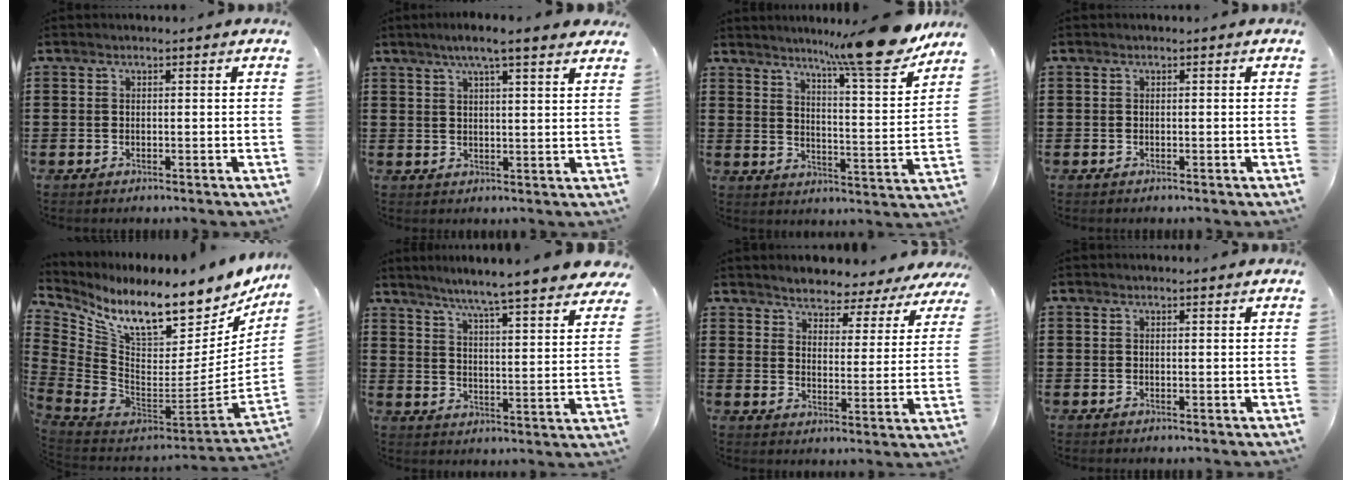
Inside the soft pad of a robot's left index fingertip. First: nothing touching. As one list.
[{"total": 5.3, "force": [4.1, 0.0, 3.3], "torque": [-0.074, -0.002, 0.071]}, {"total": 13.4, "force": [11.5, 0.1, 6.9], "torque": [-0.107, -0.080, 0.184]}, {"total": 0.0}, {"total": 12.4, "force": [9.5, 2.9, 7.5], "torque": [-0.158, -0.086, 0.161]}, {"total": 6.0, "force": [5.4, -1.2, 2.3], "torque": [-0.070, -0.048, 0.085]}, {"total": 3.8, "force": [3.7, 0.5, -0.4], "torque": [-0.019, -0.032, 0.060]}, {"total": 0.6, "force": [0.5, 0.0, 0.4], "torque": [-0.009, -0.001, 0.010]}]